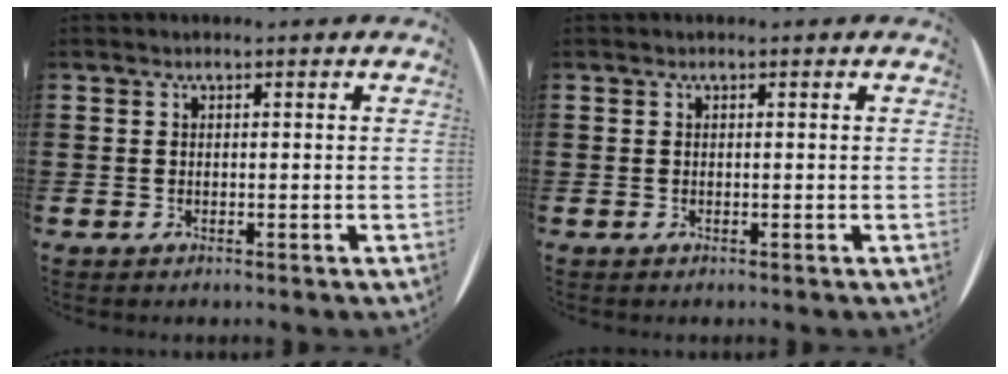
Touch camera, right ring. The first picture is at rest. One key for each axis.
{"total": 0.0}